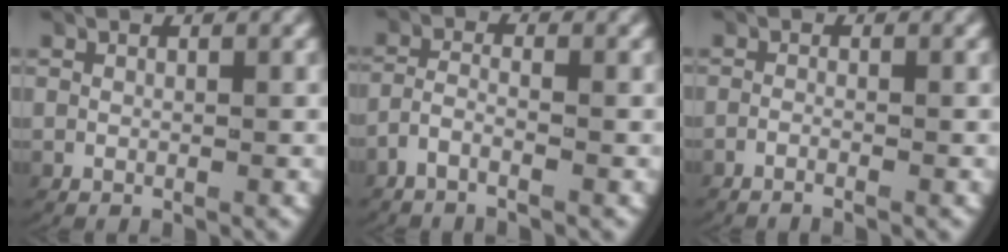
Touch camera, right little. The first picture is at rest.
{"total": 2.4, "force": [-1.8, 0.3, 1.6], "torque": [-0.043, -0.005, -0.032]}
{"total": 1.8, "force": [-1.7, 0.2, 0.7], "torque": [-0.026, -0.006, -0.029]}